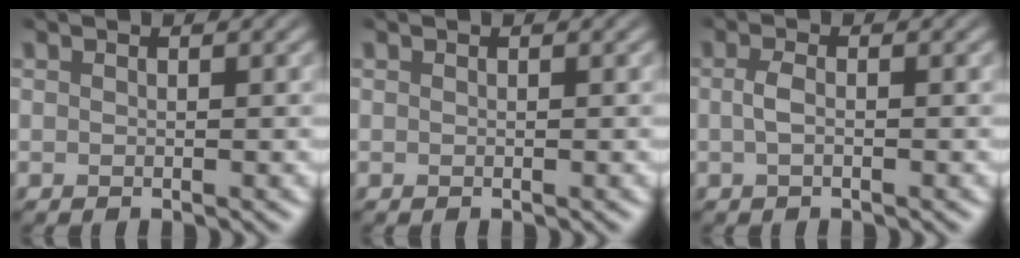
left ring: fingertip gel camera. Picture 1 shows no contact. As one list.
[{"total": 0.0}, {"total": 1.4, "force": [-0.2, 0.5, 1.3], "torque": [-0.029, 0.001, -0.006]}]